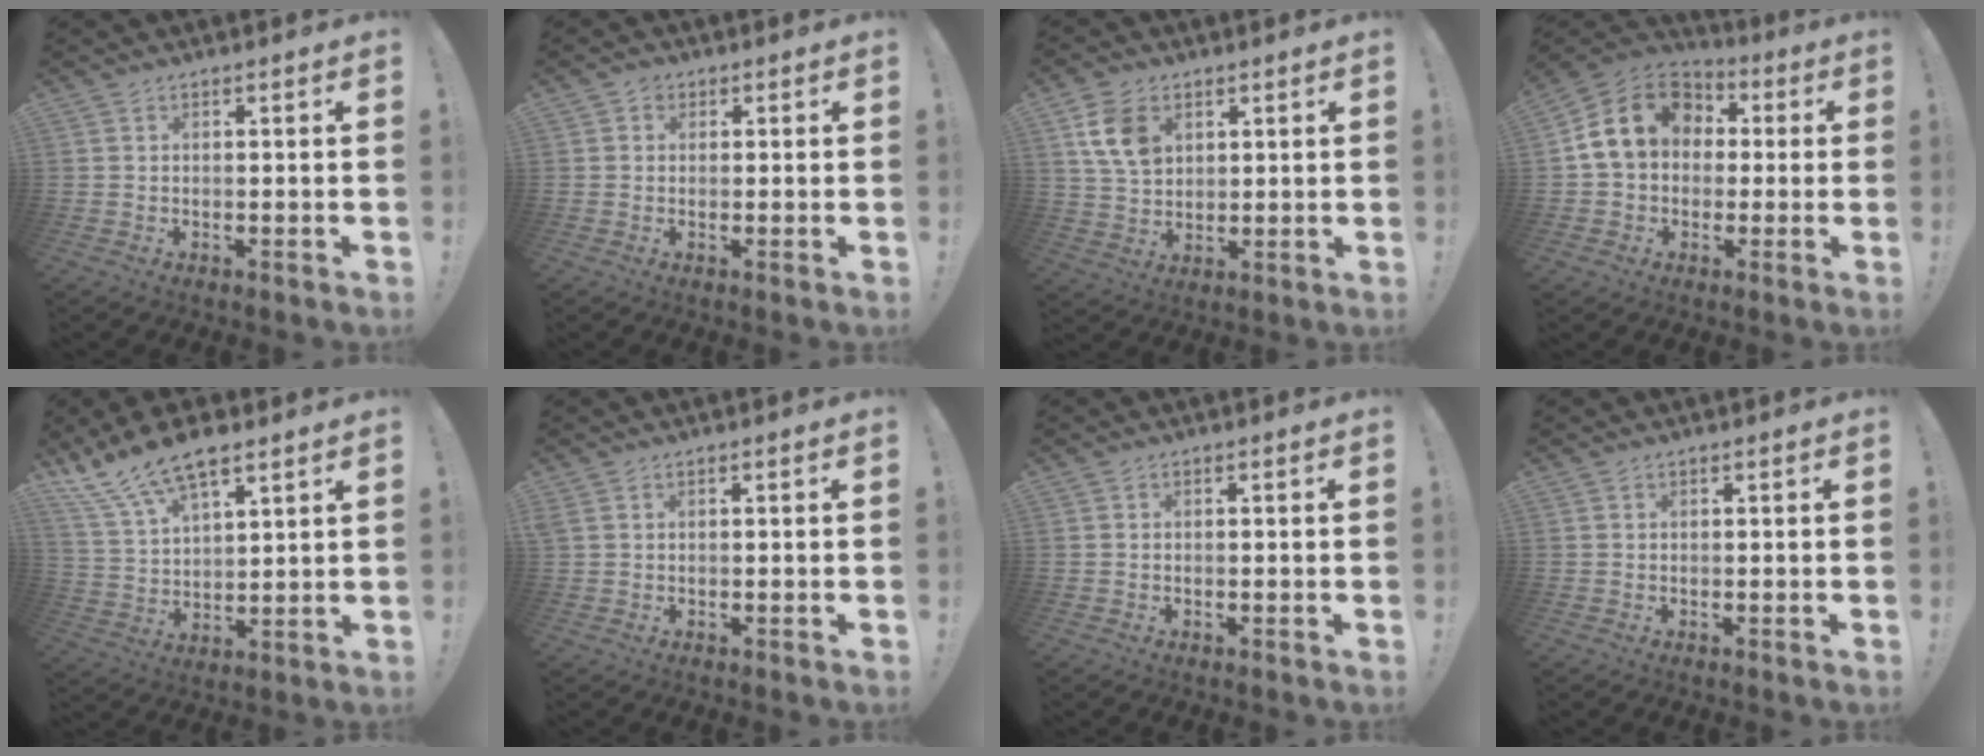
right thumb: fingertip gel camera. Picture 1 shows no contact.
{"total": 2.1, "force": [0.6, 1.8, 0.9], "torque": [-0.002, -0.005, 0.008]}
{"total": 10.9, "force": [4.2, 7.9, 6.2], "torque": [-0.112, 0.001, 0.085]}
{"total": 15.6, "force": [3.5, 12.2, 9.0], "torque": [-0.136, 0.003, 0.068]}
{"total": 13.5, "force": [9.9, 5.4, 7.4], "torque": [-0.148, -0.053, 0.185]}
{"total": 0.9, "force": [0.4, 0.4, 0.6], "torque": [-0.019, 0.006, 0.009]}
{"total": 0.0}
{"total": 0.0}